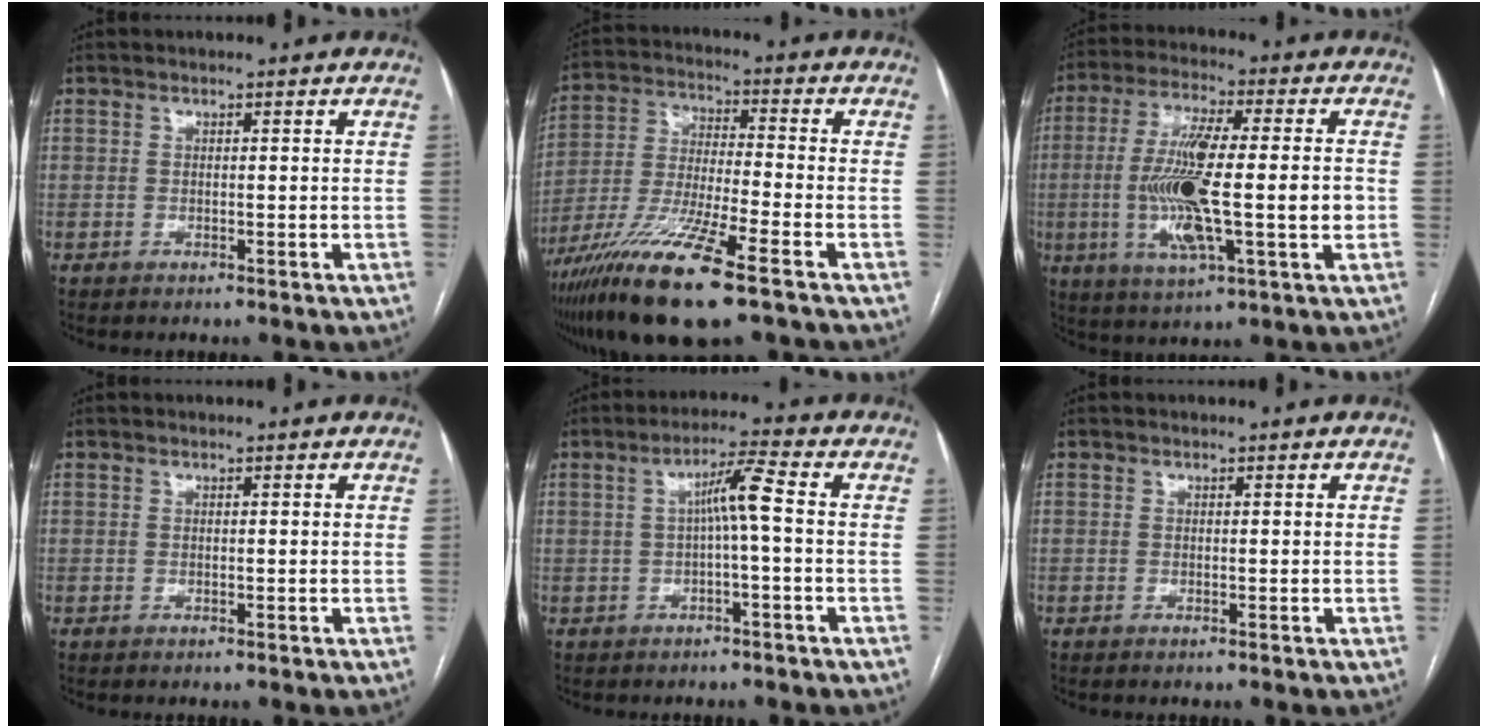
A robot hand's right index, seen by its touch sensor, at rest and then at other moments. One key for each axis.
{"total": 15.8, "fx": -9.8, "fy": 1.0, "fz": 12.3, "tx": -0.259, "ty": -0.042, "tz": -0.183}
{"total": 15.8, "fx": -1.8, "fy": 2.5, "fz": 15.5, "tx": -0.295, "ty": 0.001, "tz": -0.030}
{"total": 0.0}
{"total": 5.0, "fx": 0.0, "fy": -0.2, "fz": 5.0, "tx": -0.086, "ty": 0.018, "tz": 0.001}
{"total": 0.0}